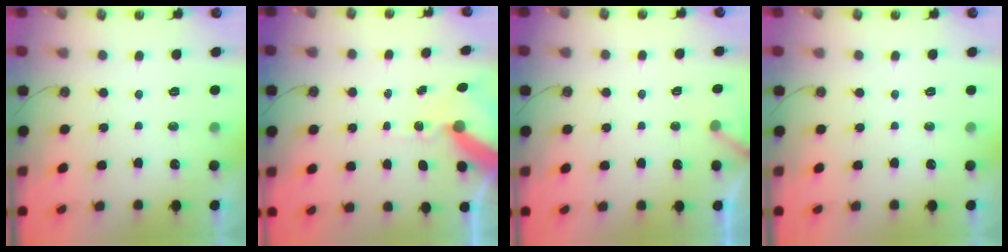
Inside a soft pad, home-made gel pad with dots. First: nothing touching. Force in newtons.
{"total": 10.2, "press": 10.1, "slide": 1.4}
{"total": 2.3, "press": 2.3, "slide": 0.1}
{"total": 0.0}